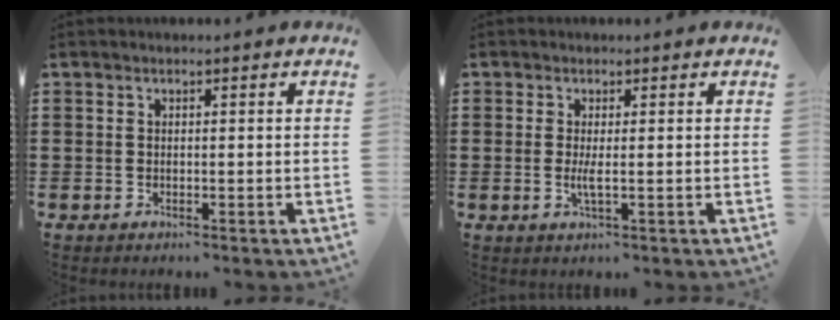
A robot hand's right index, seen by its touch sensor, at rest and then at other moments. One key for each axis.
{"total": 1.8, "fx": -0.2, "fy": 0.1, "fz": 1.8, "tx": -0.034, "ty": -0.005, "tz": -0.003}